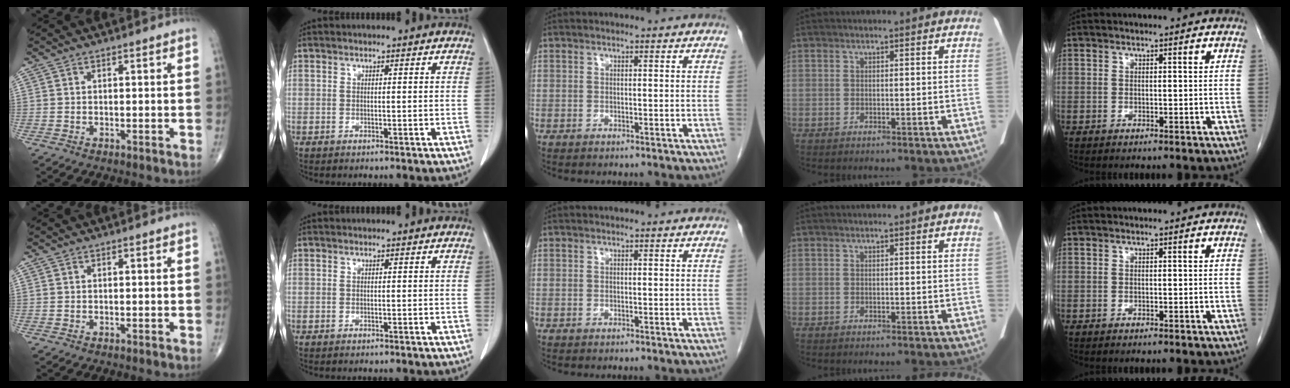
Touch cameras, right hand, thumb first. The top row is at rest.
{}